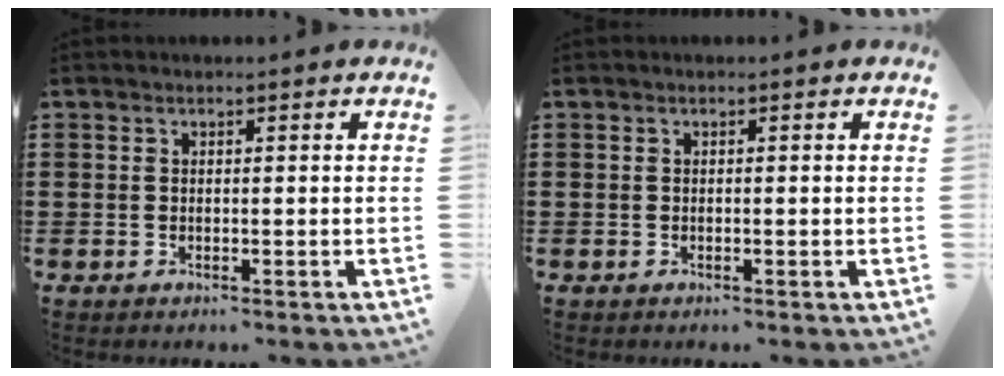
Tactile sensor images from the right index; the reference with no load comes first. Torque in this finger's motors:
{"motor_torque": [0.19, 0.36, 0.00, -0.01]}